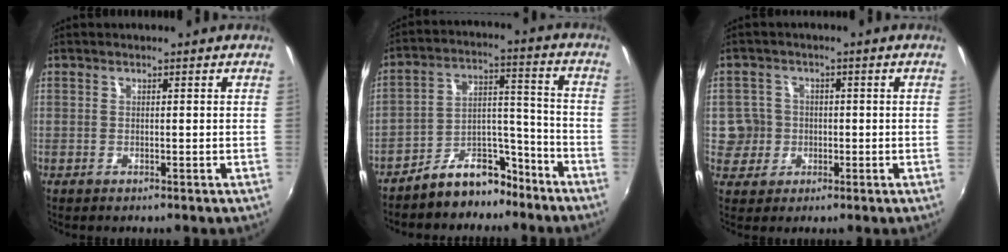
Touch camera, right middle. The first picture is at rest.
{"total": 9.5, "force": [-7.9, 3.9, 3.4], "torque": [-0.045, 0.048, -0.120]}
{"total": 4.1, "force": [-0.5, 4.0, 0.2], "torque": [-0.002, 0.009, -0.007]}